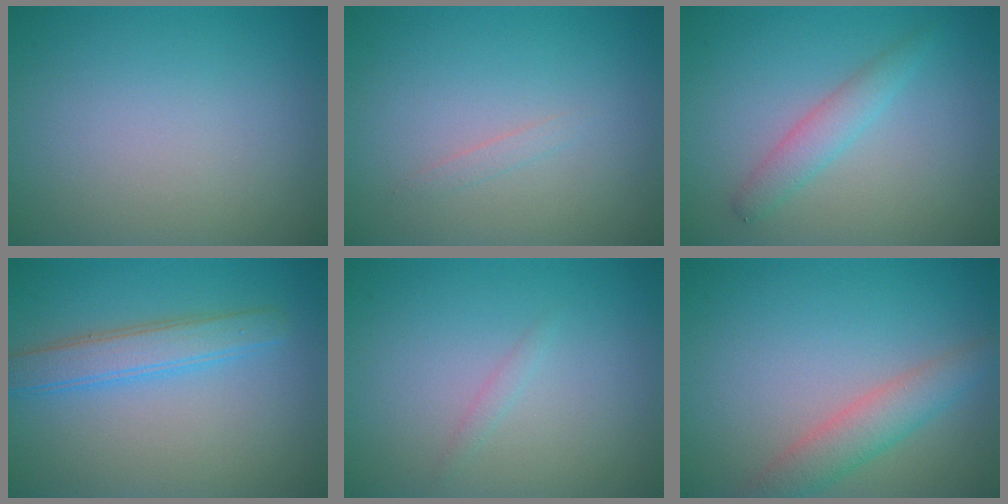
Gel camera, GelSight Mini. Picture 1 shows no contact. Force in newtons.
{"total": 0.6, "press": 0.6, "slide": 0.0}
{"total": 2.3, "press": 2.3, "slide": 0.1}
{"total": 3.4, "press": 3.4, "slide": 0.1}
{"total": 0.6, "press": 0.6, "slide": 0.0}
{"total": 3.4, "press": 3.4, "slide": 0.2}